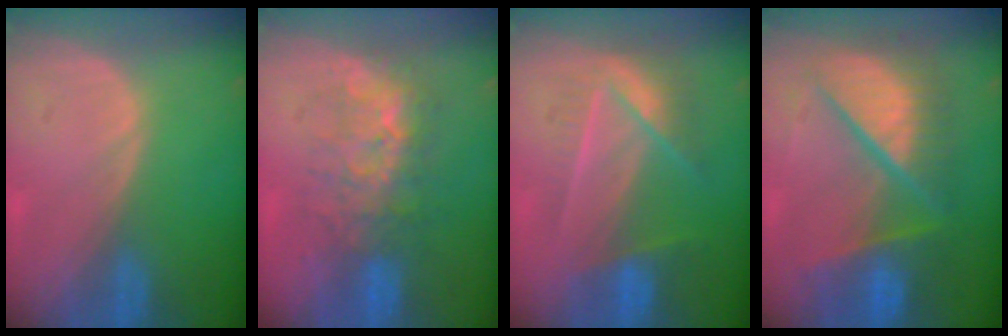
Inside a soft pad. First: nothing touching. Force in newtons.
{"total": 7.9, "press": 7.6, "slide": 2.3}
{"total": 7.3, "press": 6.6, "slide": 3.0}
{"total": 11.1, "press": 11.0, "slide": 1.3}